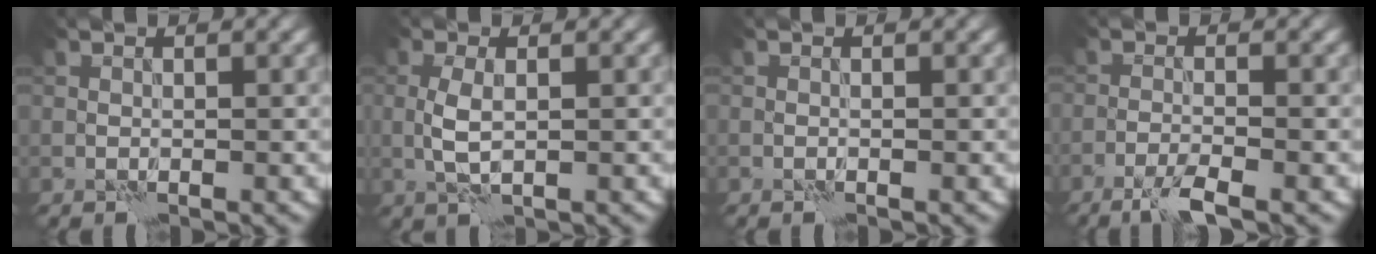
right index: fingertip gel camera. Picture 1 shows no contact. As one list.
[{"total": 2.6, "force": [-0.1, 1.0, 2.4], "torque": [-0.057, 0.001, -0.002]}, {"total": 0.0}, {"total": 2.8, "force": [-1.8, 0.3, 2.1], "torque": [-0.038, 0.001, -0.043]}]